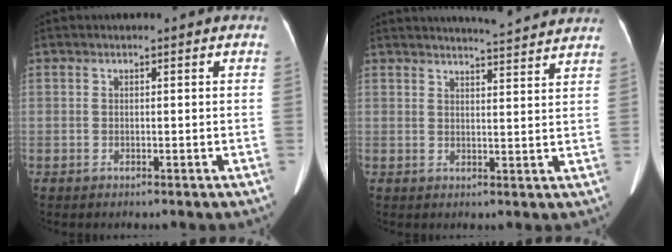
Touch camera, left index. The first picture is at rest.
{"total": 10.1, "force": [9.7, -0.4, 2.9], "torque": [-0.046, 0.005, 0.112]}